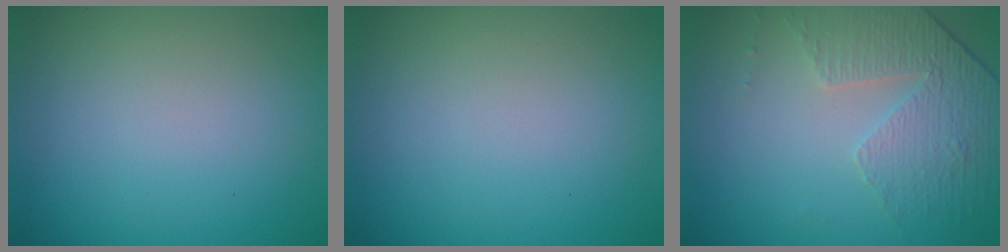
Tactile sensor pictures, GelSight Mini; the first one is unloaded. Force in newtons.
{"total": 0.0}
{"total": 4.6, "press": 3.3, "slide": 3.3}